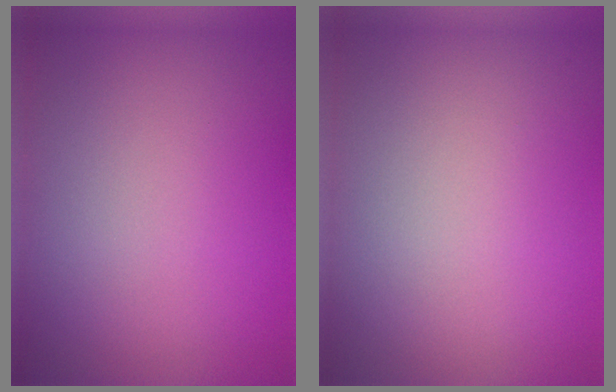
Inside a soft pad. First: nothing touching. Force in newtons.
{"total": 0.0}